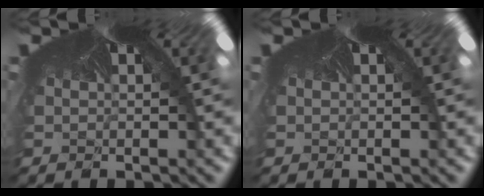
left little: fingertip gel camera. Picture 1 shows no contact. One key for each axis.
{"total": 0.0}